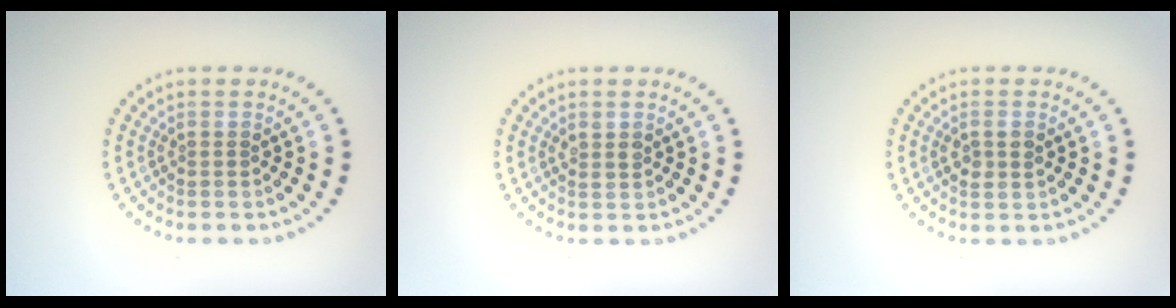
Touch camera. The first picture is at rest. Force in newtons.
{"total": 1.0, "press": 0.9, "slide": 0.5}
{"total": 1.5, "press": 1.5, "slide": 0.2}